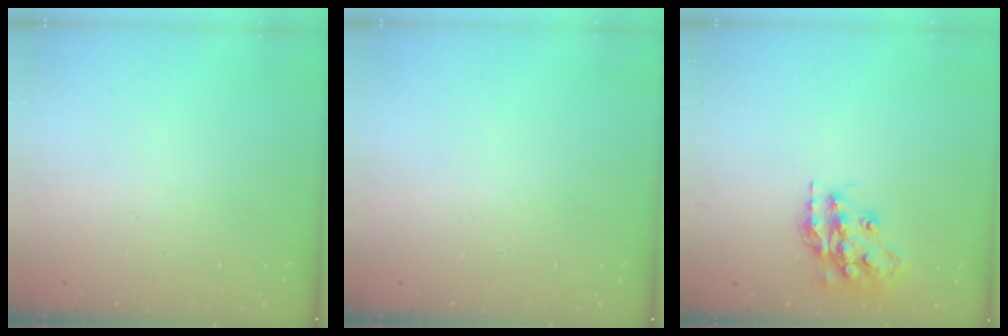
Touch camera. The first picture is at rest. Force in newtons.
{"total": 0.0}
{"total": 16.0, "press": 16.0, "slide": 1.2}